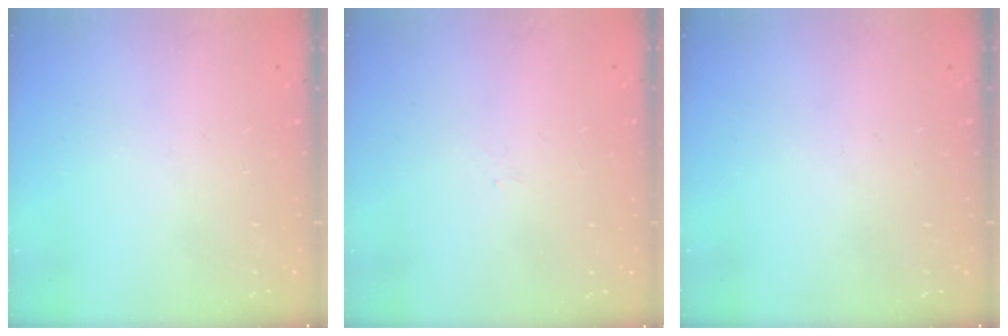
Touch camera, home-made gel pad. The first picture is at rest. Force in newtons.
{"total": 1.3, "press": 1.2, "slide": 0.5}
{"total": 0.0}